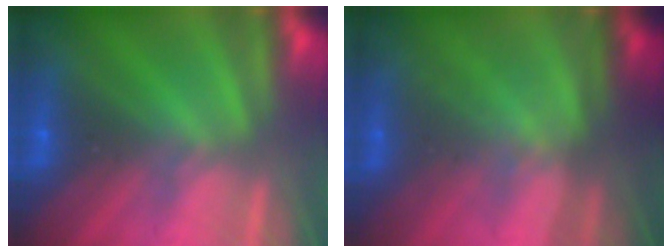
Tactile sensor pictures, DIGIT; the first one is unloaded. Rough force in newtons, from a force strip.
{"total": 1.3}